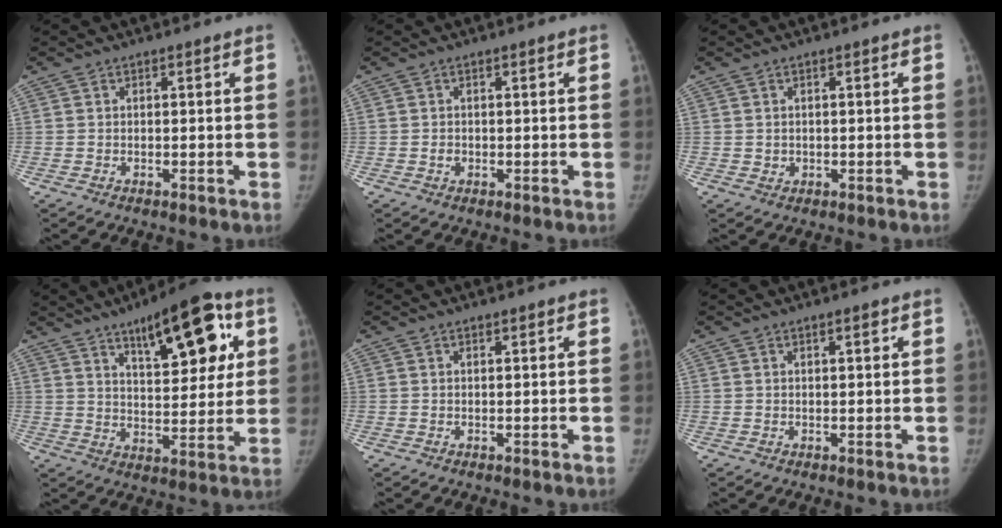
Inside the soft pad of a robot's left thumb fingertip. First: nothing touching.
{"total": 1.0, "force": [-0.3, 0.8, 0.3], "torque": [-0.002, 0.003, -0.005]}
{"total": 1.2, "force": [-0.1, 1.2, 0.2], "torque": [-0.001, 0.002, 0.001]}
{"total": 16.9, "force": [7.8, 6.5, 13.5], "torque": [-0.151, -0.021, 0.115]}
{"total": 0.0}
{"total": 1.0, "force": [0.6, 0.2, 0.7], "torque": [-0.007, -0.002, 0.010]}